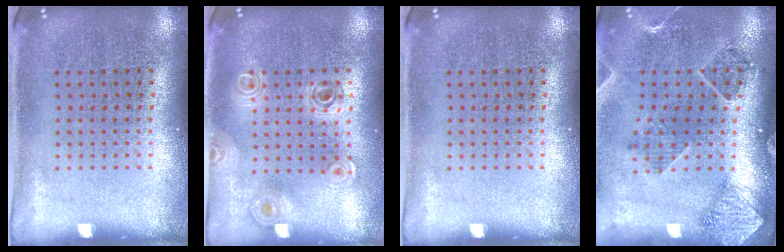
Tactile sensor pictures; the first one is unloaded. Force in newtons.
{"total": 0.8, "press": 0.8, "slide": 0.1}
{"total": 0.0}
{"total": 1.5, "press": 1.5, "slide": 0.2}